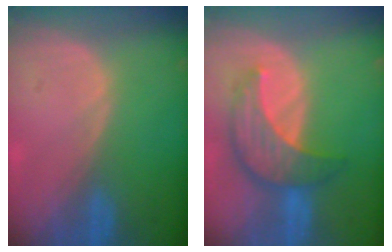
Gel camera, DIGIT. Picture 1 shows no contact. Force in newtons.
{"total": 7.9, "press": 7.4, "slide": 2.7}